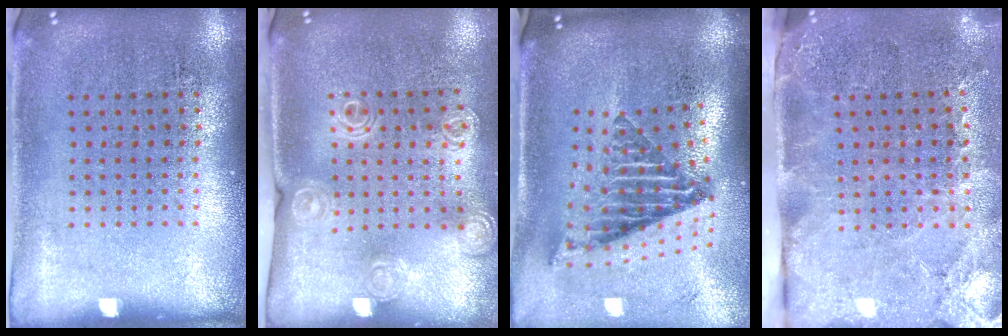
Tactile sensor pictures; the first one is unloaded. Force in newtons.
{"total": 1.4, "press": 1.4, "slide": 0.4}
{"total": 2.8, "press": 1.7, "slide": 2.2}
{"total": 3.9, "press": 3.2, "slide": 2.3}